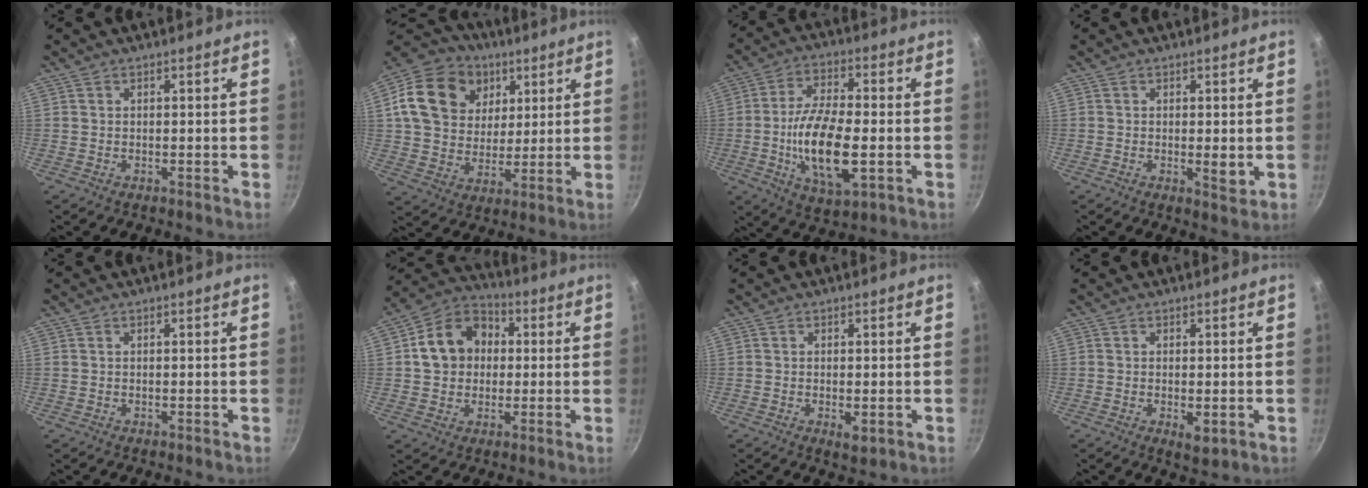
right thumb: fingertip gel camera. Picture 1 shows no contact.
{"total": 19.5, "force": [6.1, 15.6, 10.1], "torque": [-0.169, 0.004, 0.102]}
{"total": 15.7, "force": [-2.6, 6.4, 14.1], "torque": [-0.264, 0.008, -0.049]}
{"total": 2.8, "force": [-0.1, 0.9, 2.6], "torque": [-0.045, -0.011, 0.000]}
{"total": 0.0}
{"total": 12.8, "force": [1.6, 10.5, 7.2], "torque": [-0.092, 0.027, 0.011]}
{"total": 2.4, "force": [-0.5, 1.0, 2.1], "torque": [-0.037, -0.010, -0.005]}
{"total": 2.9, "force": [-0.5, 1.2, 2.6], "torque": [-0.044, -0.012, -0.004]}